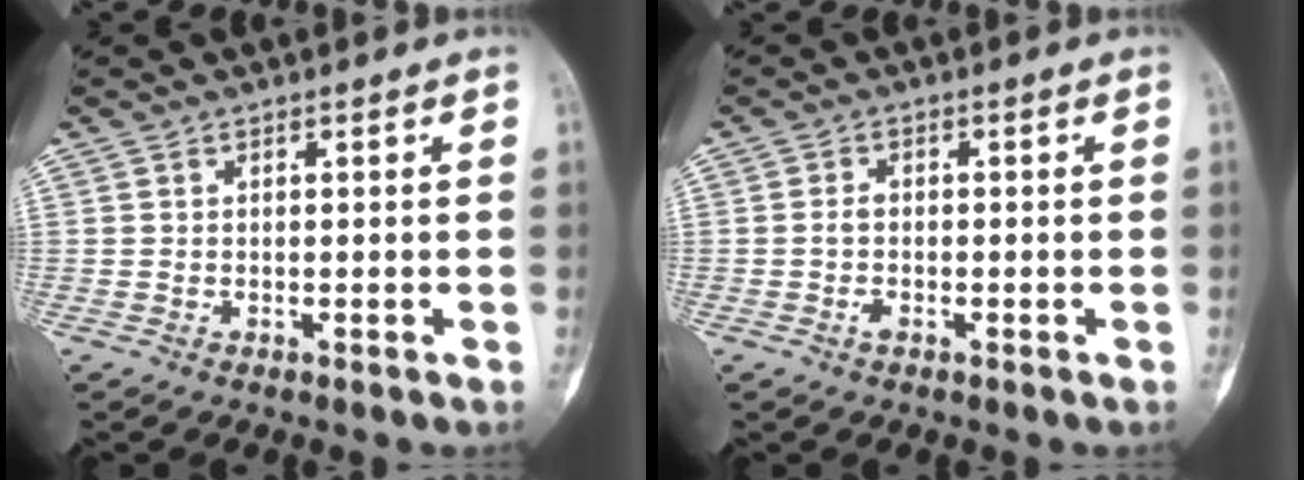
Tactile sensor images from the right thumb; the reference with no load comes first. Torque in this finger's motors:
{"motor_torque": [0.19, 0.39, 0.12, -0.49, 0.00]}